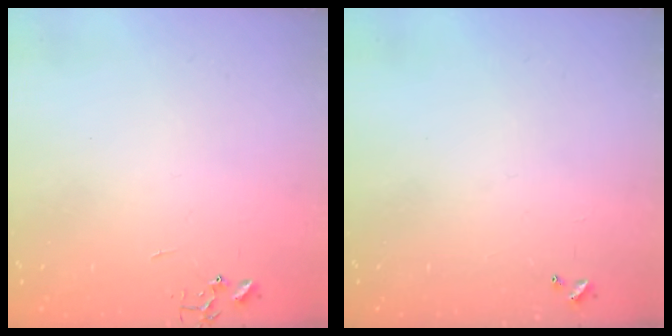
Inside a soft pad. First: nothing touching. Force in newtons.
{"total": 0.0}